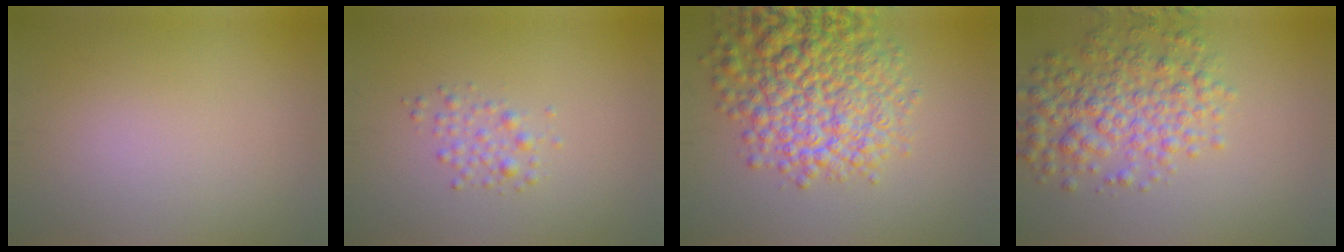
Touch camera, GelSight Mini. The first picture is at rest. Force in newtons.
{"total": 1.5, "press": 1.5, "slide": 0.0}
{"total": 9.2, "press": 9.2, "slide": 0.5}
{"total": 5.5, "press": 5.5, "slide": 0.2}